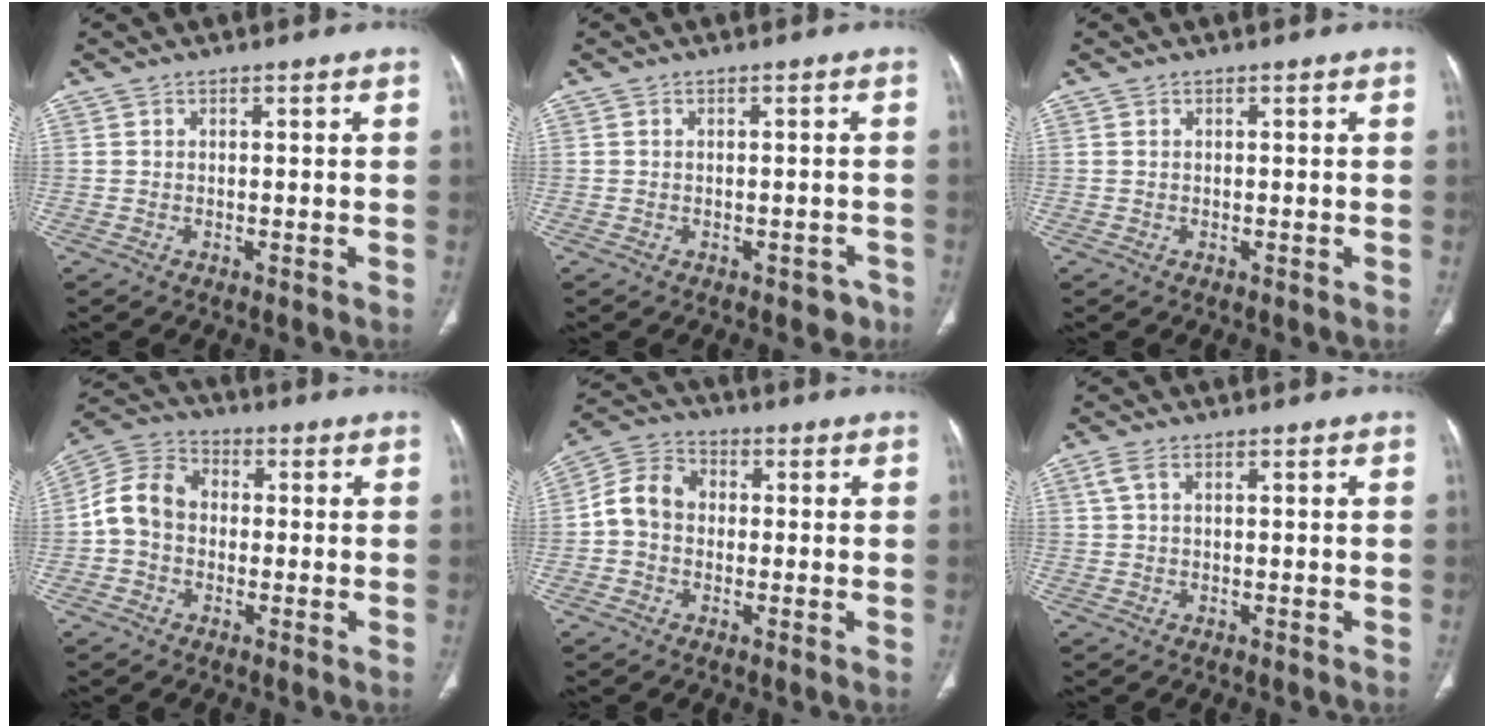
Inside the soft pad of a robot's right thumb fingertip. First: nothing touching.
{"total": 2.5, "force": [-1.8, 1.6, 0.8], "torque": [0.006, 0.016, -0.018]}
{"total": 0.0}
{"total": 9.3, "force": [-0.7, 7.5, 5.4], "torque": [-0.092, 0.032, -0.027]}
{"total": 8.1, "force": [-0.3, 6.6, 4.6], "torque": [-0.069, 0.027, -0.019]}
{"total": 2.1, "force": [0.7, 1.0, 1.7], "torque": [-0.049, 0.018, 0.019]}